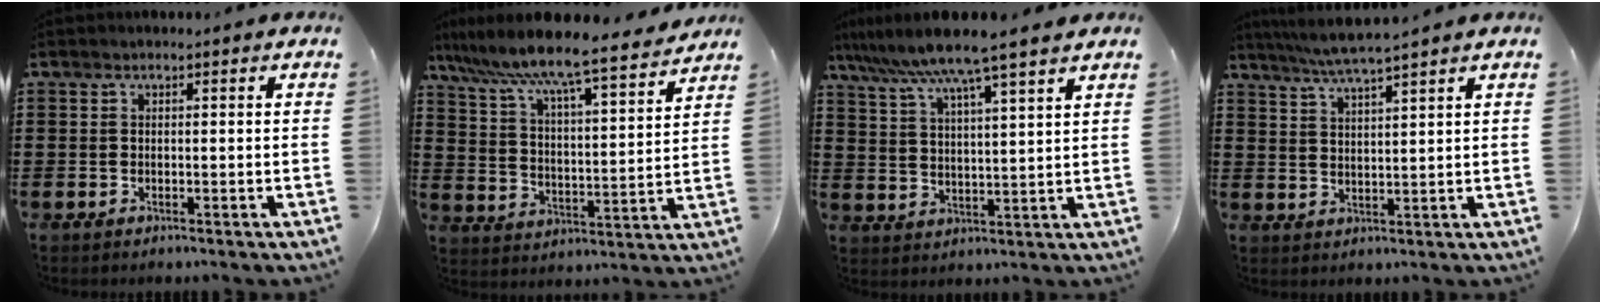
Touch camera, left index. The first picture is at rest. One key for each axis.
{"total": 7.6, "fx": 7.0, "fy": -0.1, "fz": 3.0, "tx": -0.089, "ty": -0.045, "tz": 0.114}
{"total": 7.4, "fx": 6.4, "fy": -0.6, "fz": 3.7, "tx": -0.094, "ty": -0.030, "tz": 0.108}
{"total": 4.2, "fx": 3.7, "fy": -0.6, "fz": 1.8, "tx": -0.044, "ty": -0.015, "tz": 0.066}